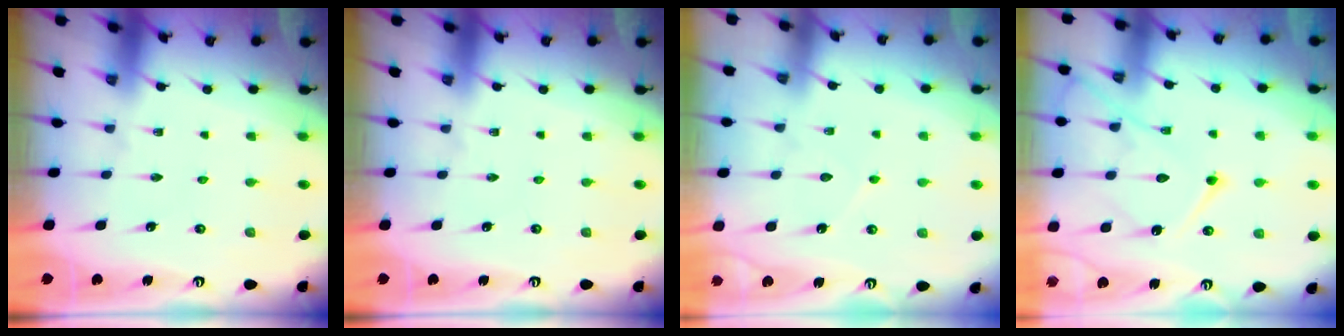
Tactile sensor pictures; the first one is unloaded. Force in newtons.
{"total": 0.0}
{"total": 4.9, "press": 4.8, "slide": 0.4}
{"total": 13.6, "press": 13.5, "slide": 1.5}